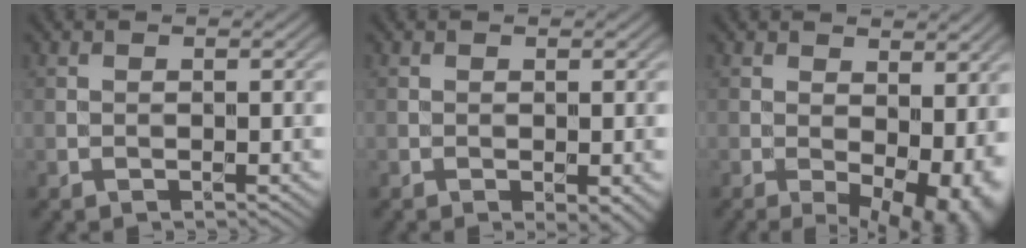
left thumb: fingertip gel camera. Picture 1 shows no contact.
{"total": 1.8, "force": [-0.7, 0.6, 1.5], "torque": [-0.025, -0.005, -0.009]}
{"total": 11.7, "force": [-1.3, 6.4, 9.7], "torque": [-0.120, -0.021, 0.012]}